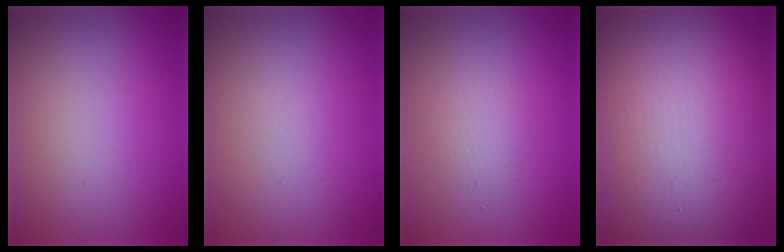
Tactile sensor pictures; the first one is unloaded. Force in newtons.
{"total": 0.0}
{"total": 1.4, "press": 1.4, "slide": 0.1}
{"total": 20.1, "press": 20.1, "slide": 0.9}